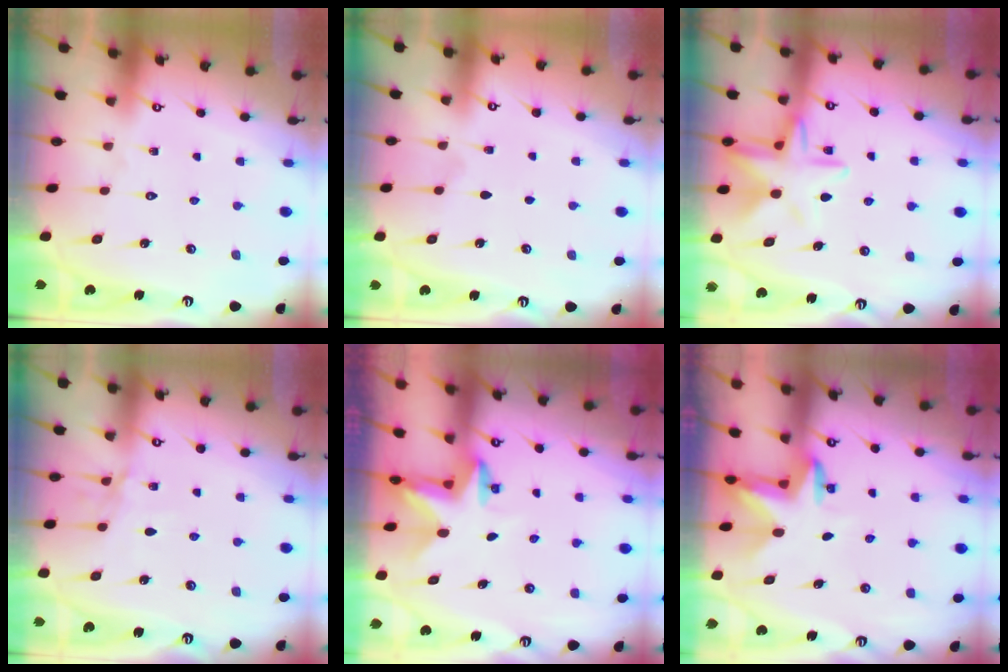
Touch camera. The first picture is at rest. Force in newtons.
{"total": 2.7, "press": 2.3, "slide": 1.6}
{"total": 11.5, "press": 11.5, "slide": 1.2}
{"total": 6.3, "press": 6.3, "slide": 0.6}
{"total": 2.5, "press": 2.5, "slide": 0.4}
{"total": 3.1, "press": 3.0, "slide": 0.7}